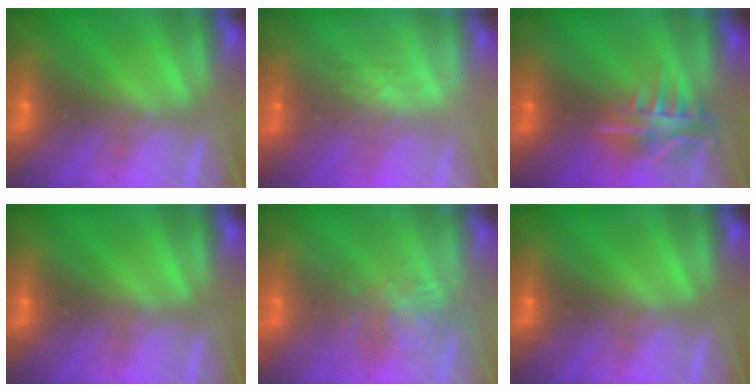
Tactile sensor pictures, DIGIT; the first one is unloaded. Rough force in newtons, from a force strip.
{"total": 2.7}
{"total": 5.5}
{"total": 0.0}
{"total": 3.7}
{"total": 0.0}